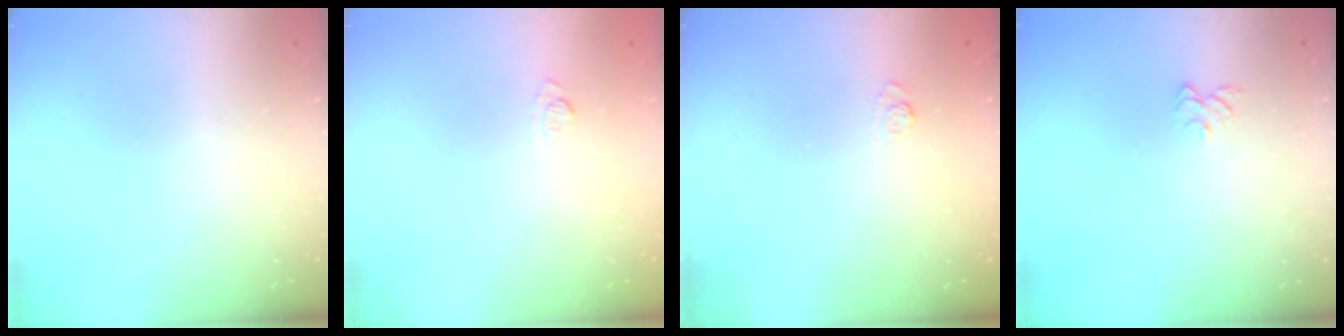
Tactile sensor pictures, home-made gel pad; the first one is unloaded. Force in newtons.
{"total": 7.5, "press": 7.3, "slide": 1.4}
{"total": 2.2, "press": 1.8, "slide": 1.3}
{"total": 5.4, "press": 5.4, "slide": 0.5}